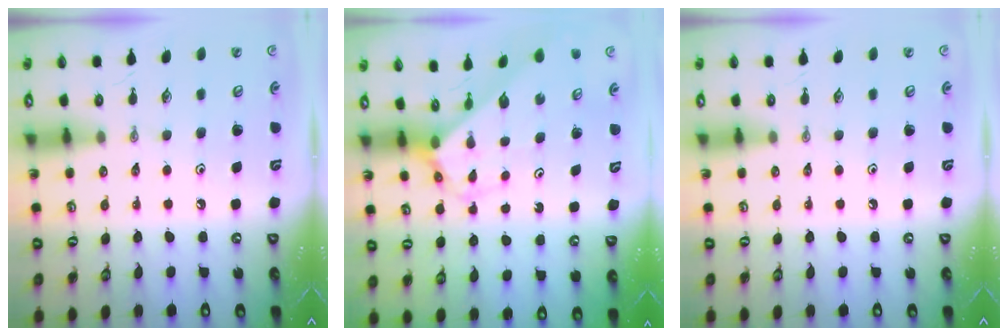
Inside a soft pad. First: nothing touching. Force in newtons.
{"total": 2.9, "press": 2.9, "slide": 0.1}
{"total": 0.0}